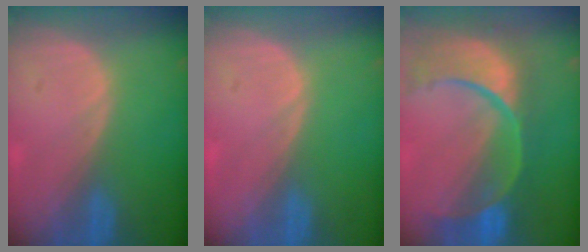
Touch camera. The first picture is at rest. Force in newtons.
{"total": 0.0}
{"total": 13.2, "press": 10.7, "slide": 7.9}